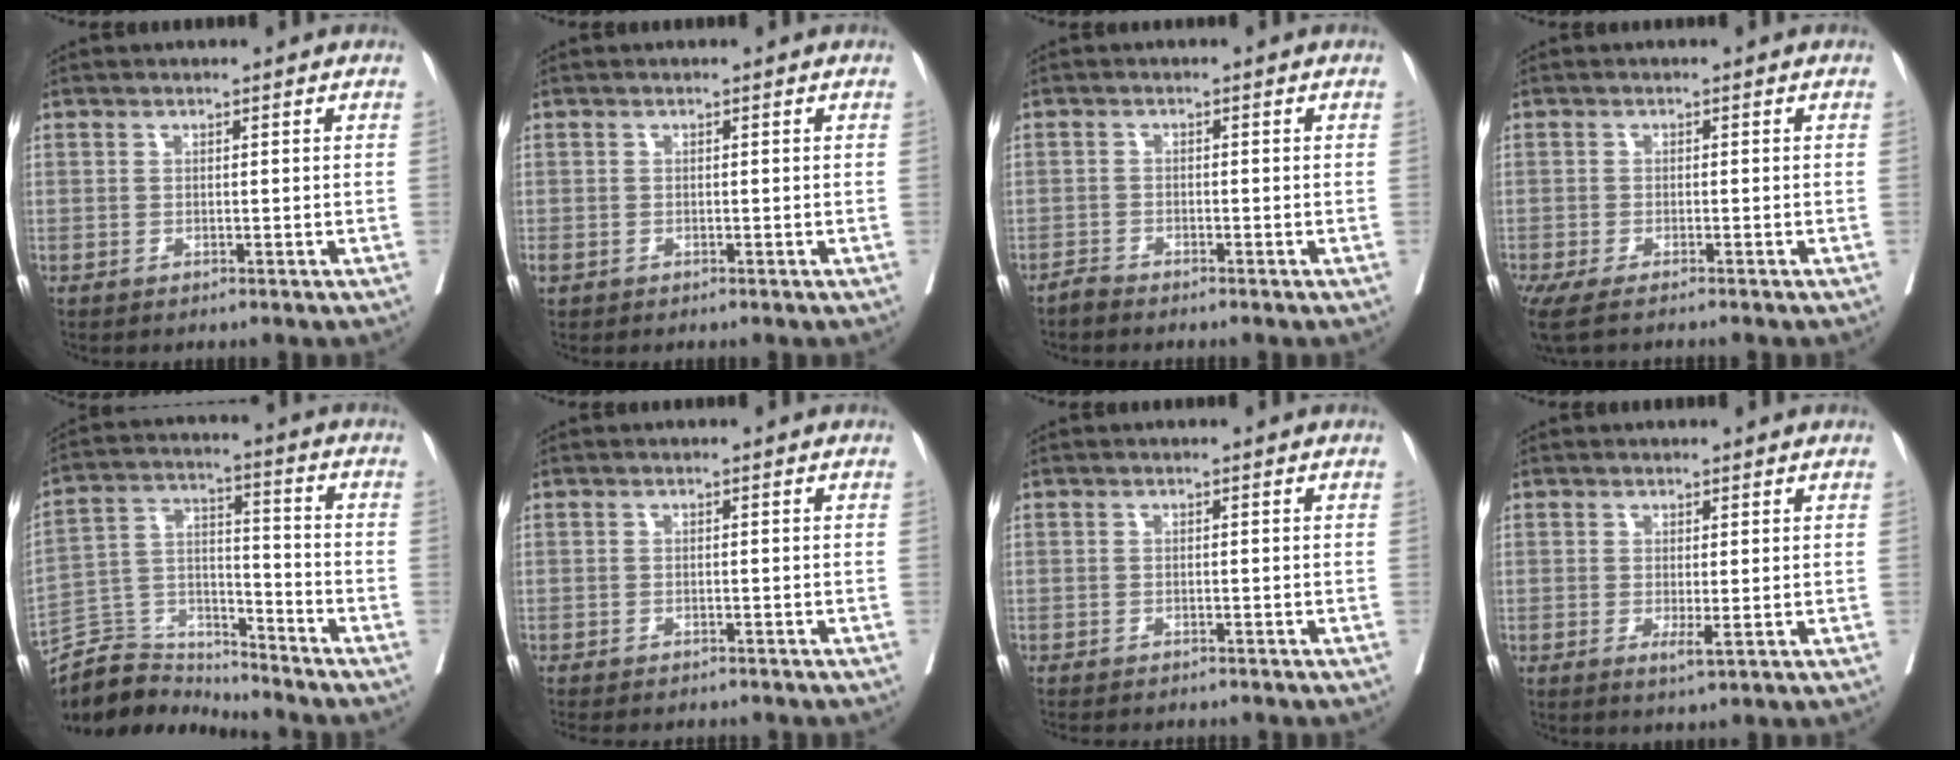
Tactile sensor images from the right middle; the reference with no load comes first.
{"total": 0.9, "force": [-0.4, 0.7, 0.4], "torque": [-0.016, 0.000, -0.006]}
{"total": 1.4, "force": [-1.4, 0.1, 0.1], "torque": [-0.004, -0.003, -0.027]}
{"total": 5.5, "force": [-4.7, 0.1, 2.9], "torque": [-0.035, -0.012, -0.071]}
{"total": 10.8, "force": [-10.6, 1.9, -1.0], "torque": [0.019, 0.043, -0.199]}
{"total": 10.1, "force": [-9.1, 2.4, 3.7], "torque": [-0.056, -0.011, -0.111]}
{"total": 7.6, "force": [-6.9, 1.5, 2.7], "torque": [-0.033, -0.007, -0.088]}
{"total": 1.7, "force": [-0.4, 0.2, 1.6], "torque": [-0.030, -0.008, -0.004]}